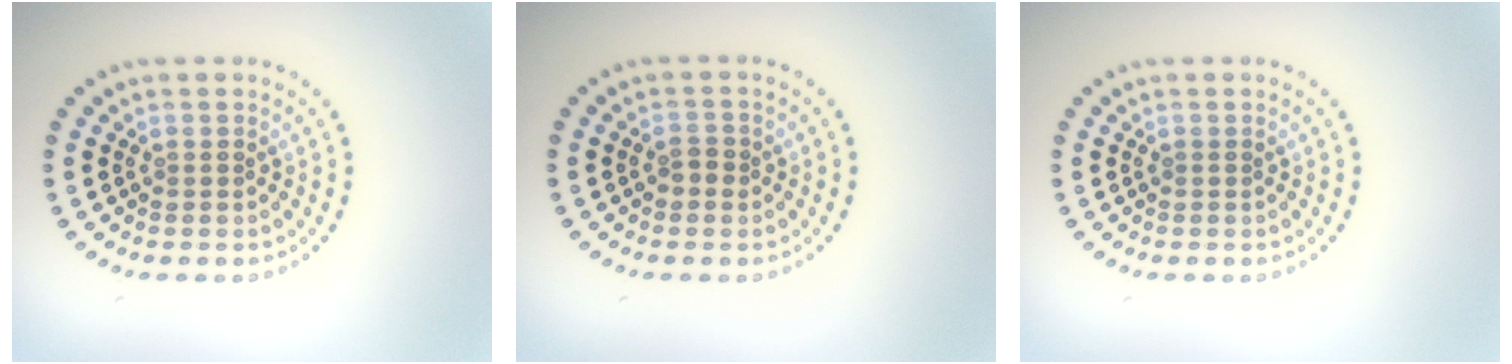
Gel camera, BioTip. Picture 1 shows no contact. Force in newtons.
{"total": 1.2, "press": 1.1, "slide": 0.4}
{"total": 0.0}